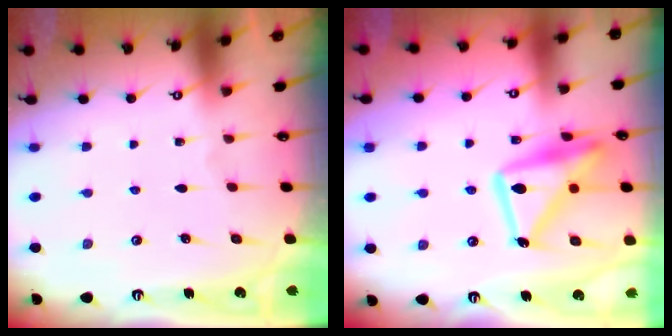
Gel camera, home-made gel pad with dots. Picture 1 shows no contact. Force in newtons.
{"total": 17.4, "press": 17.3, "slide": 1.4}